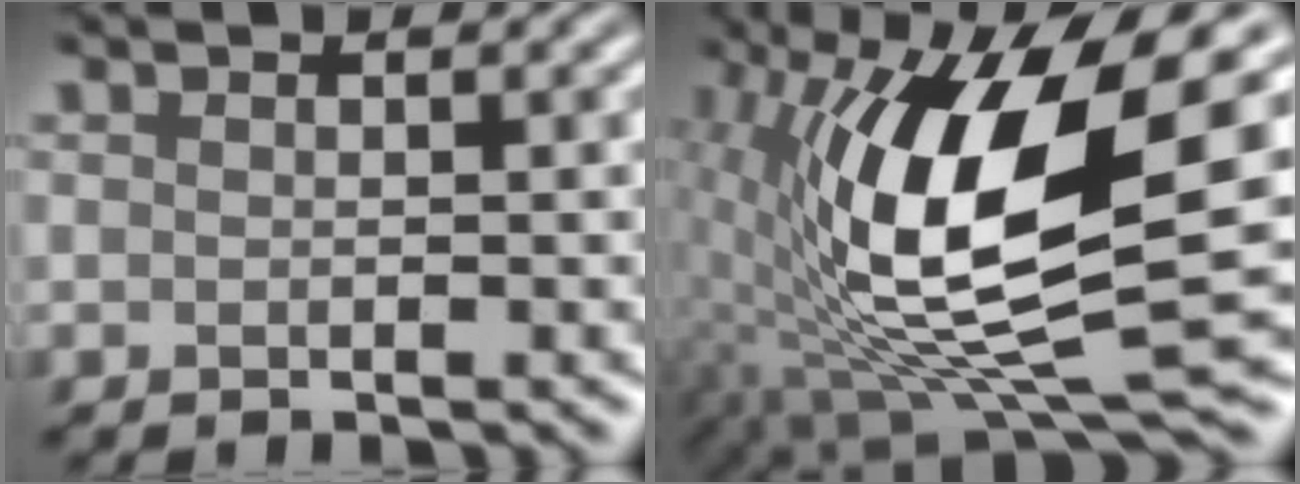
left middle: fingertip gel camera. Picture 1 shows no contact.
{"total": 13.8, "force": [1.4, 4.5, 13.0], "torque": [-0.240, -0.010, 0.024]}